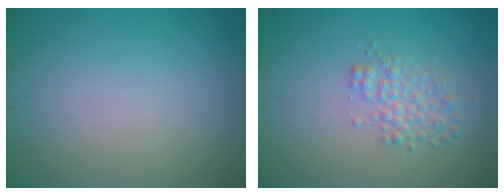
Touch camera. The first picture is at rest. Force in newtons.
{"total": 2.6, "press": 2.6, "slide": 0.1}